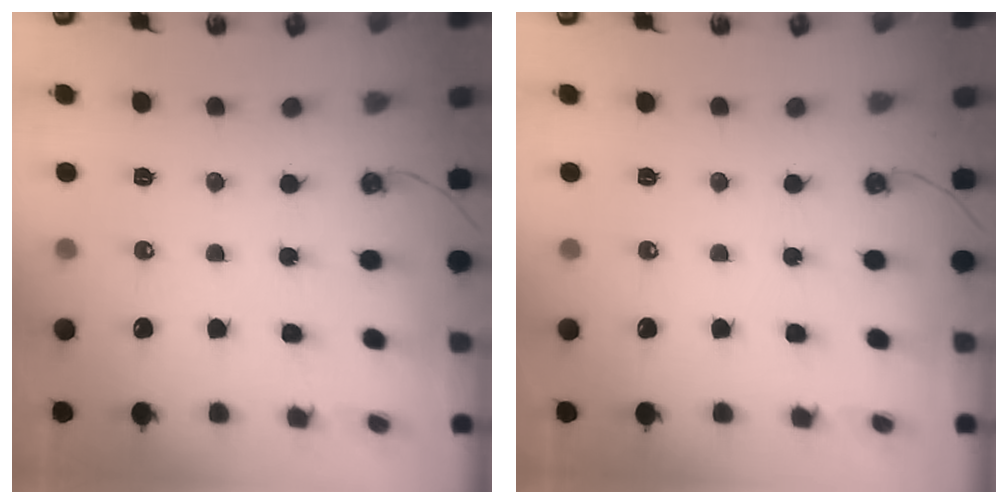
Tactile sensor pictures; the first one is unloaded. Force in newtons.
{"total": 0.0}